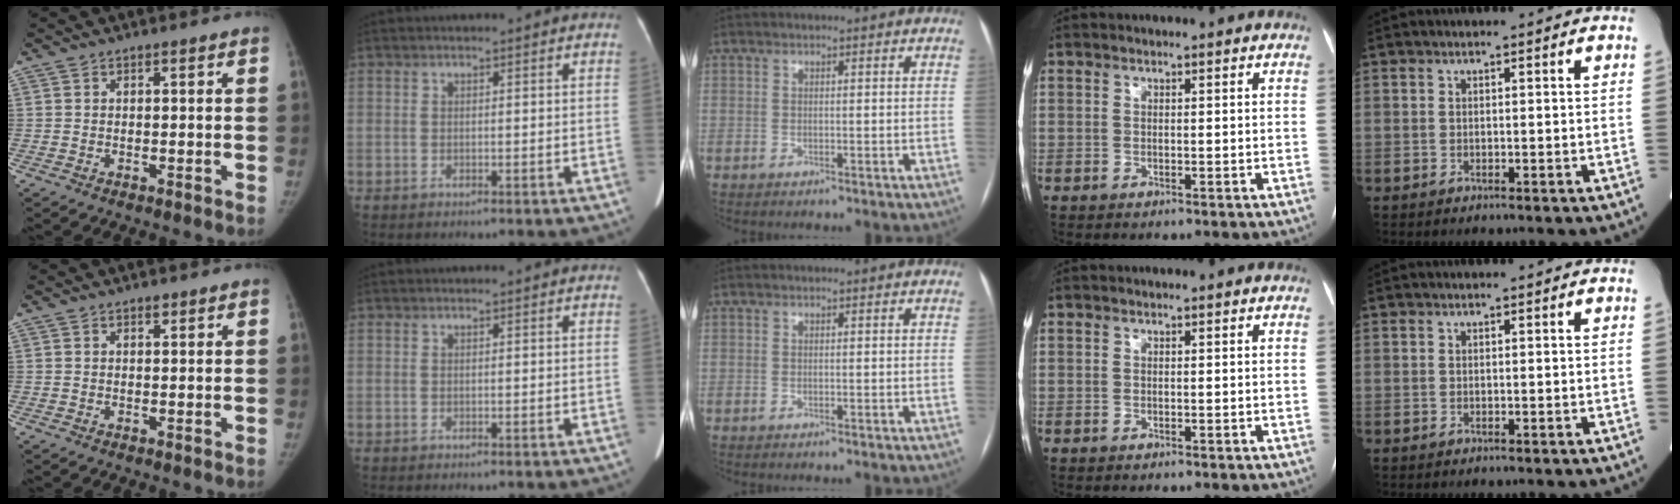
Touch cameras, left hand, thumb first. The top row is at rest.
{"thumb": {"total": 0.8, "force": [0.6, 0.4, 0.4], "torque": [-0.002, -0.003, 0.007]}}